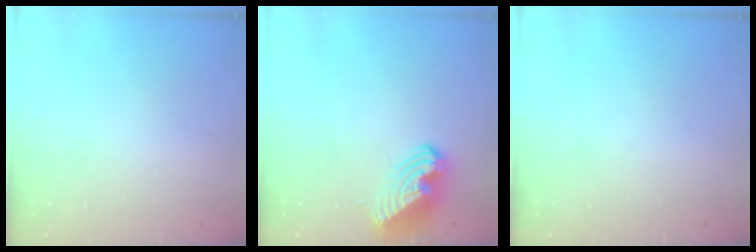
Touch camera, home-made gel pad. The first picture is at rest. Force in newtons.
{"total": 10.9, "press": 10.7, "slide": 1.9}
{"total": 0.0}